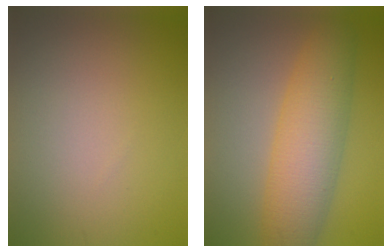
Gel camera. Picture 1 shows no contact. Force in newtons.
{"total": 7.4, "press": 7.4, "slide": 0.1}